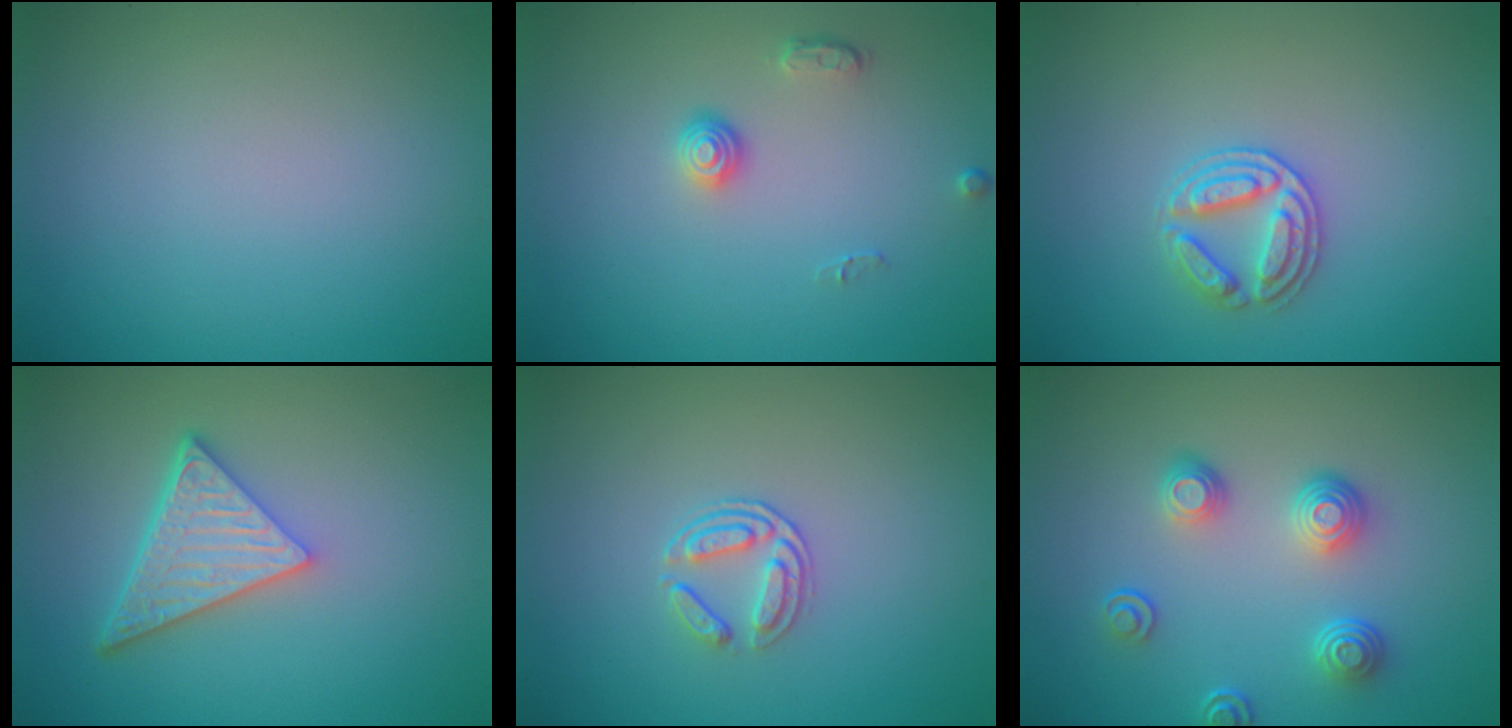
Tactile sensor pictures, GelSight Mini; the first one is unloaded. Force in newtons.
{"total": 1.4, "press": 1.0, "slide": 1.0}
{"total": 2.7, "press": 2.6, "slide": 0.7}
{"total": 5.4, "press": 4.1, "slide": 3.6}
{"total": 2.0, "press": 1.4, "slide": 1.4}
{"total": 3.7, "press": 2.9, "slide": 2.3}